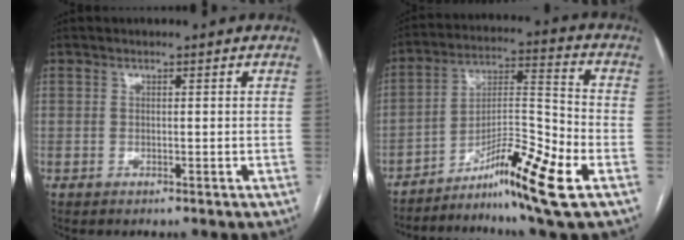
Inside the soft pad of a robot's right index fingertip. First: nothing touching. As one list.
[{"total": 14.5, "force": [-8.1, 0.3, 12.0], "torque": [-0.216, -0.006, -0.134]}]